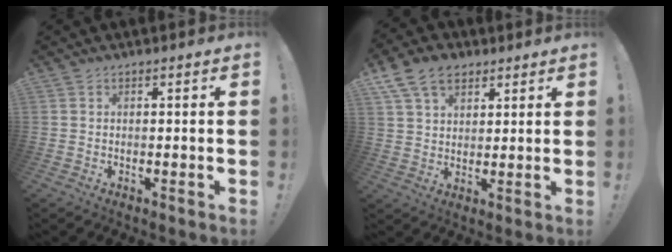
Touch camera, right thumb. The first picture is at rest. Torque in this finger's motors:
{"motor_torque": [1.32, 1.39, 0.67, 0.44, 0.26]}